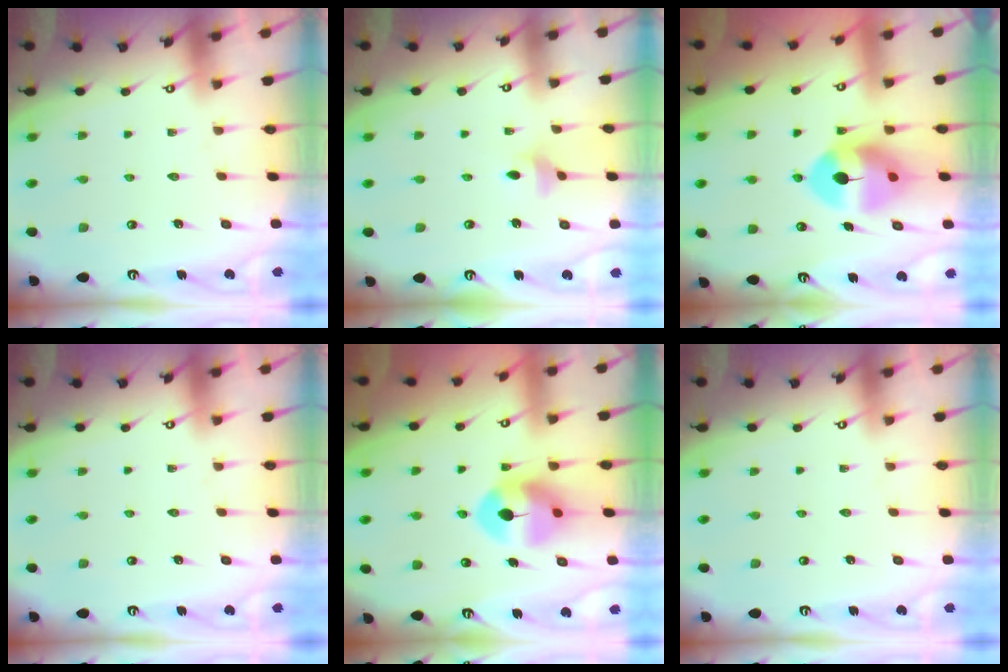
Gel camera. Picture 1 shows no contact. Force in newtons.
{"total": 4.8, "press": 4.7, "slide": 1.0}
{"total": 9.4, "press": 9.3, "slide": 1.8}
{"total": 0.0}
{"total": 8.3, "press": 8.2, "slide": 0.8}
{"total": 0.0}